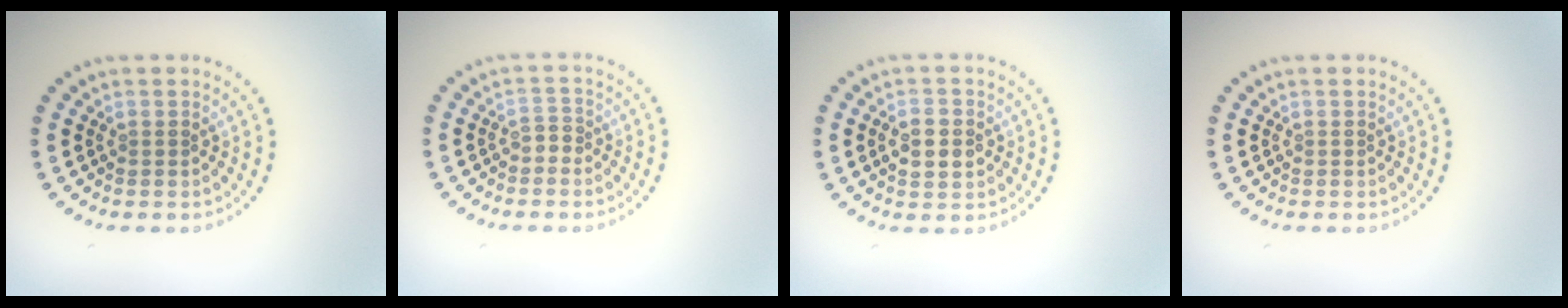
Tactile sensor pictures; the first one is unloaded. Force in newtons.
{"total": 1.0, "press": 0.8, "slide": 0.5}
{"total": 2.9, "press": 2.9, "slide": 0.0}
{"total": 0.0}